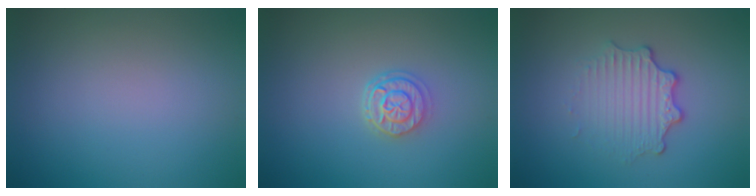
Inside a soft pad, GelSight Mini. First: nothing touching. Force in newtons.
{"total": 2.6, "press": 2.2, "slide": 1.5}
{"total": 3.3, "press": 2.5, "slide": 2.2}